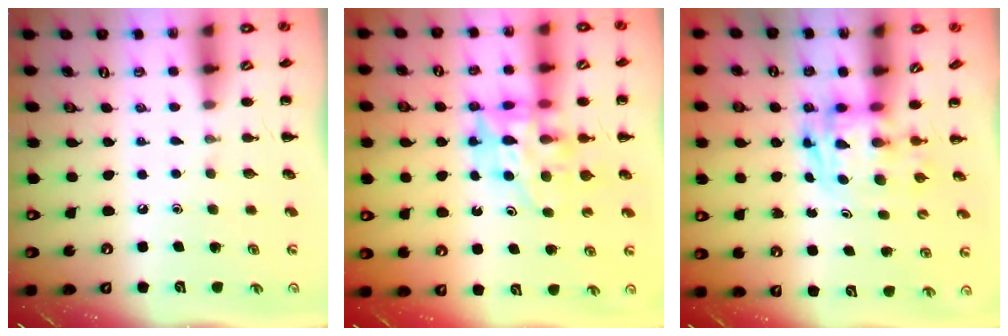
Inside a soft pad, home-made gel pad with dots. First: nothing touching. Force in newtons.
{"total": 12.0, "press": 11.5, "slide": 3.3}
{"total": 2.8, "press": 2.8, "slide": 0.5}